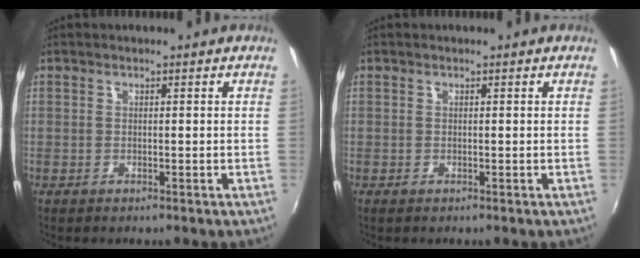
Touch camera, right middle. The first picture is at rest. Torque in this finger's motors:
{"motor_torque": [0.02, -0.05, -0.01, 0.00]}